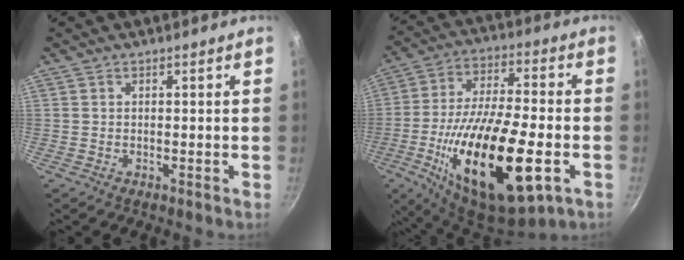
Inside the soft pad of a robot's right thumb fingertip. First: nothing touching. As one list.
[{"total": 27.3, "force": [-8.5, 10.2, 23.8], "torque": [-0.408, 0.014, -0.140]}]